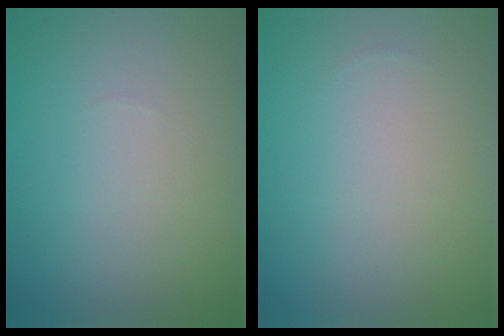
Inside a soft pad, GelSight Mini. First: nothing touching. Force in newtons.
{"total": 0.0}